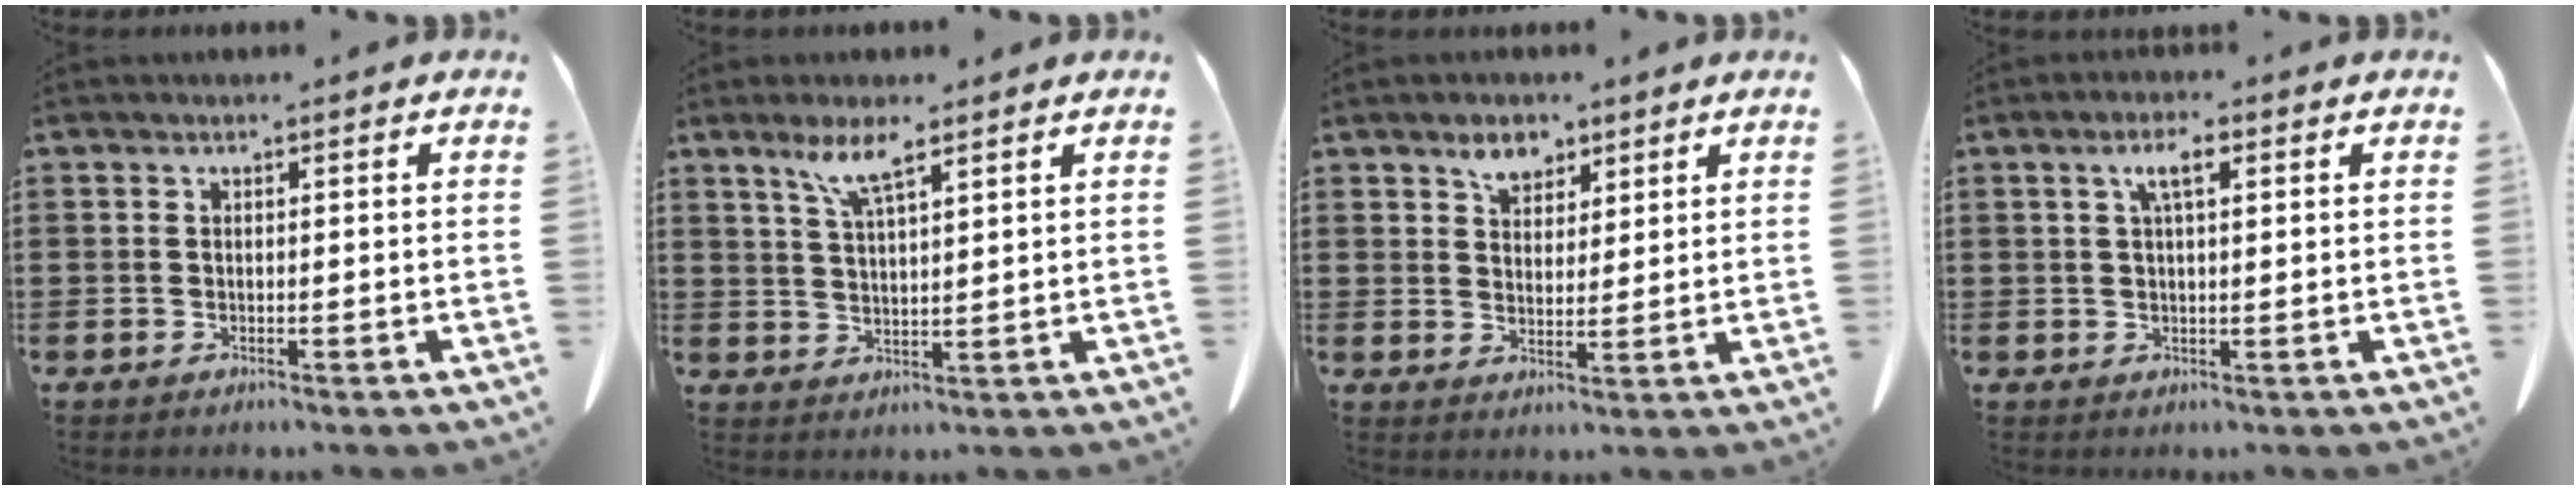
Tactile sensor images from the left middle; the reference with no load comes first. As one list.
[{"total": 5.3, "force": [3.6, 0.8, 3.8], "torque": [-0.085, 0.004, 0.062]}, {"total": 4.4, "force": [3.2, 2.5, 1.5], "torque": [-0.032, 0.006, 0.059]}, {"total": 3.5, "force": [1.3, 1.0, 3.1], "torque": [-0.066, 0.008, 0.020]}]